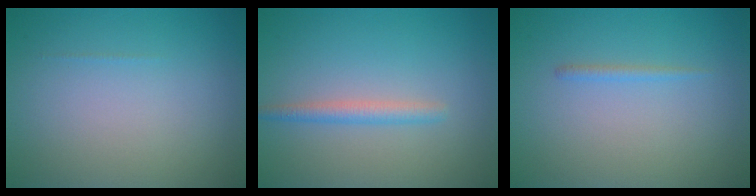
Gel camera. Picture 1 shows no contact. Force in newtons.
{"total": 1.7, "press": 1.7, "slide": 0.1}
{"total": 0.8, "press": 0.8, "slide": 0.1}